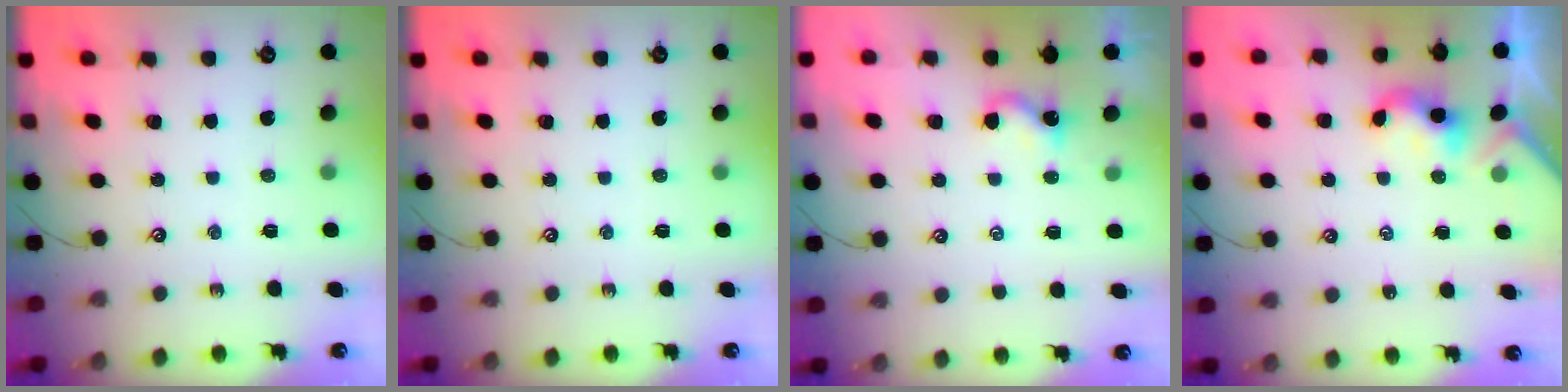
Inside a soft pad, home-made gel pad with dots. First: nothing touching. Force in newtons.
{"total": 0.0}
{"total": 1.5, "press": 1.5, "slide": 0.2}
{"total": 2.1, "press": 2.1, "slide": 0.3}